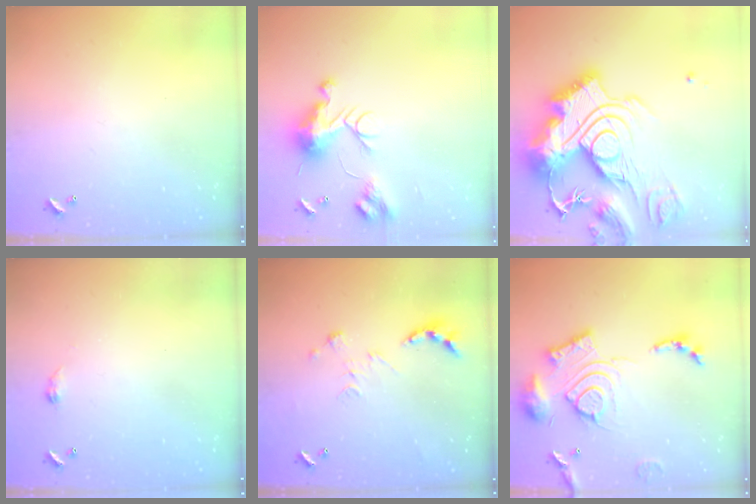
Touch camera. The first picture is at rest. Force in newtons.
{"total": 10.9, "press": 10.8, "slide": 0.8}
{"total": 0.7, "press": 0.7, "slide": 0.0}
{"total": 2.8, "press": 2.7, "slide": 0.5}
{"total": 0.0}
{"total": 20.0, "press": 19.9, "slide": 1.9}